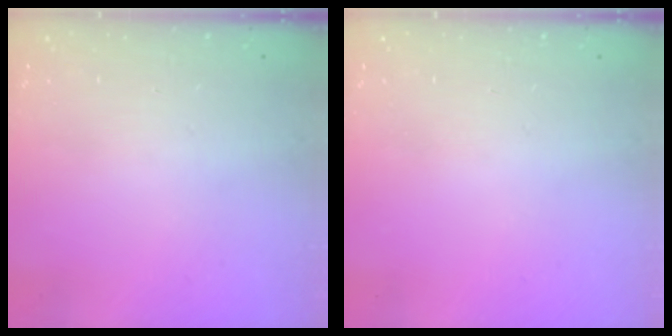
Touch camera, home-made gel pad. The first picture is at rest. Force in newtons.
{"total": 0.0}